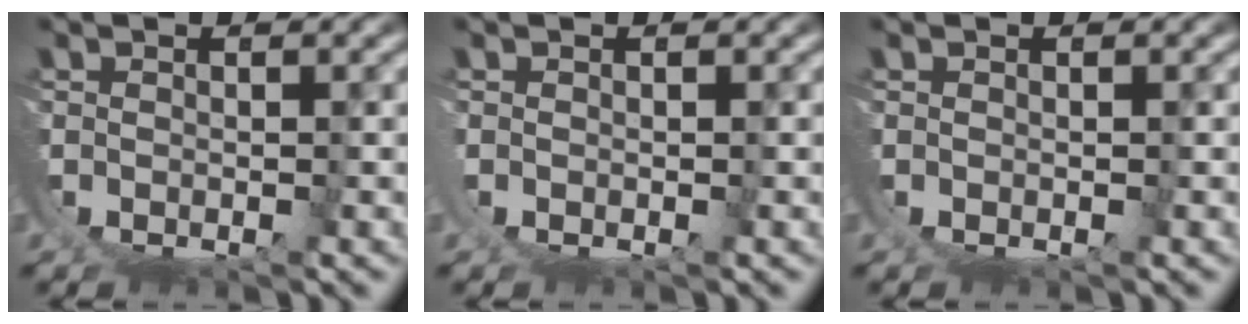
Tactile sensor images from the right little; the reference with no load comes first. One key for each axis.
{"total": 0.5, "fx": 0.2, "fy": -0.3, "fz": 0.4, "tx": -0.010, "ty": -0.003, "tz": 0.005}
{"total": 0.0}